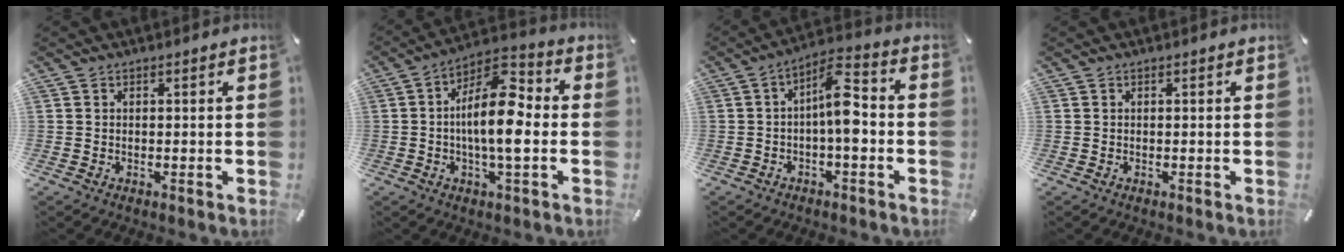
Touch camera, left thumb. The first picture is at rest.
{"total": 13.8, "force": [-1.0, 5.1, 12.7], "torque": [-0.227, 0.001, -0.022]}
{"total": 9.9, "force": [-0.8, 4.0, 9.0], "torque": [-0.155, 0.011, -0.015]}
{"total": 0.0}